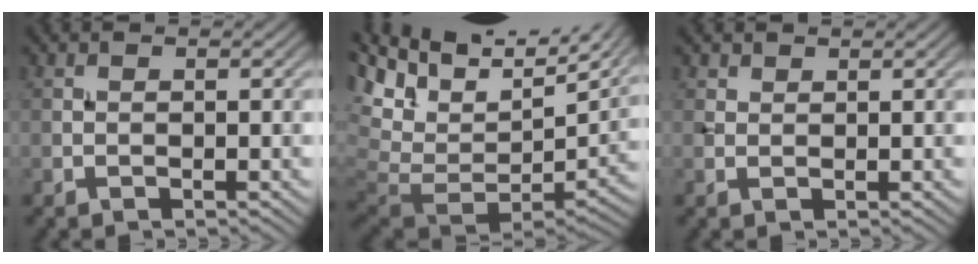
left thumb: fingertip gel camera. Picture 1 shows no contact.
{"total": 16.7, "force": [4.5, 9.2, 13.2], "torque": [-0.234, 0.011, 0.139]}
{"total": 1.2, "force": [1.0, 0.6, 0.3], "torque": [-0.007, 0.001, 0.023]}